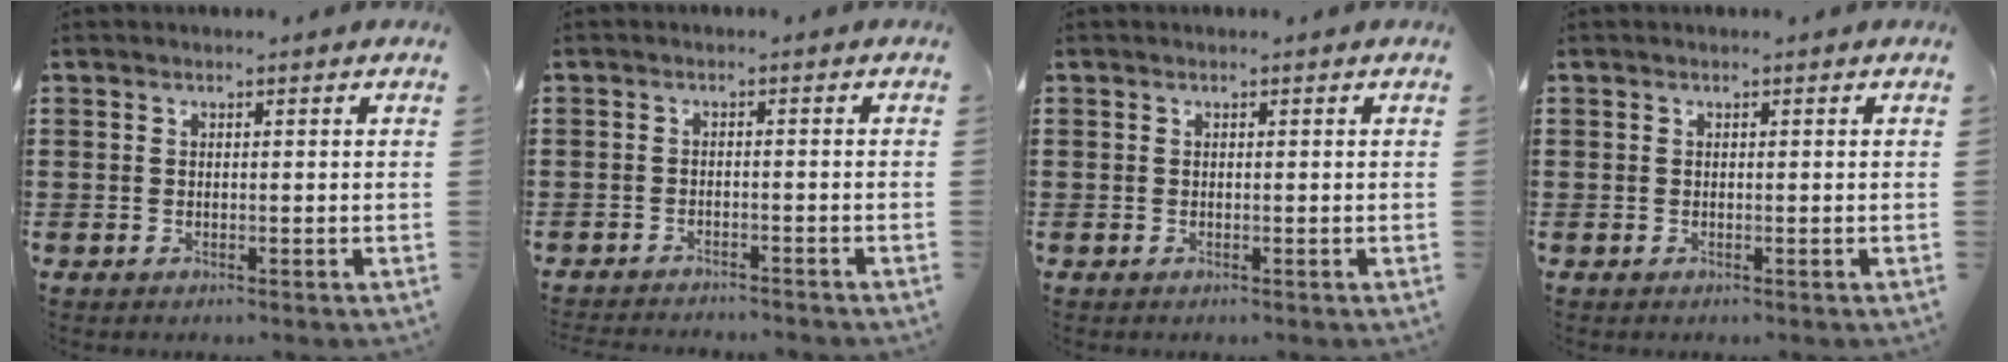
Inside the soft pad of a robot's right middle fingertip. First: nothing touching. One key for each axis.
{"total": 2.1, "fx": -2.1, "fy": 0.1, "fz": -0.1, "tx": -0.004, "ty": 0.000, "tz": -0.045}
{"total": 0.0}
{"total": 0.0}